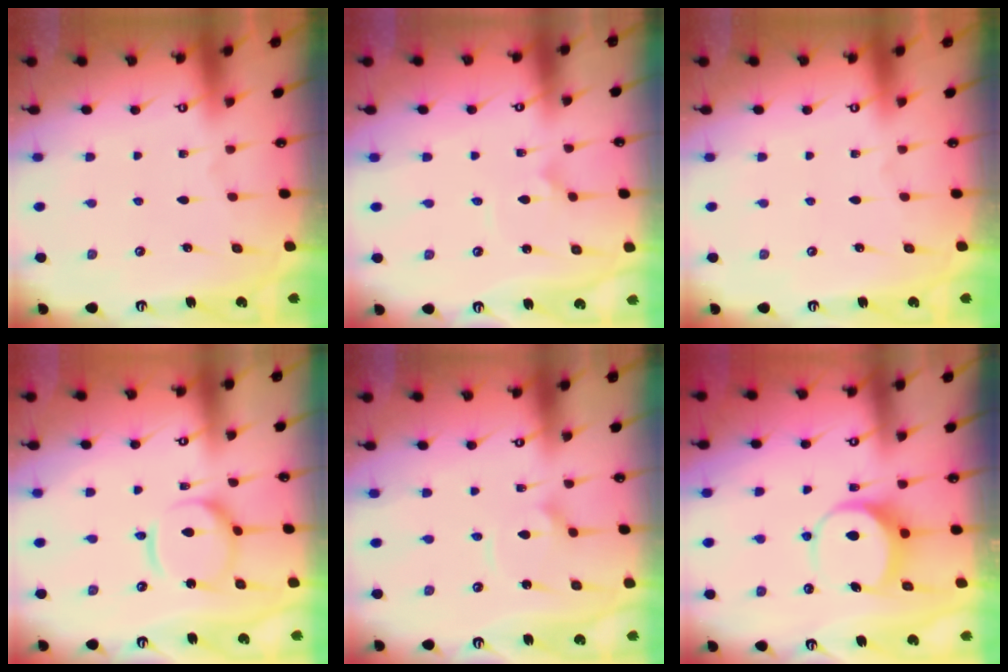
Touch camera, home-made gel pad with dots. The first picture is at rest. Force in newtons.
{"total": 2.1, "press": 2.1, "slide": 0.0}
{"total": 0.0}
{"total": 10.8, "press": 10.7, "slide": 1.0}
{"total": 3.8, "press": 3.7, "slide": 0.4}
{"total": 7.9, "press": 7.8, "slide": 0.8}